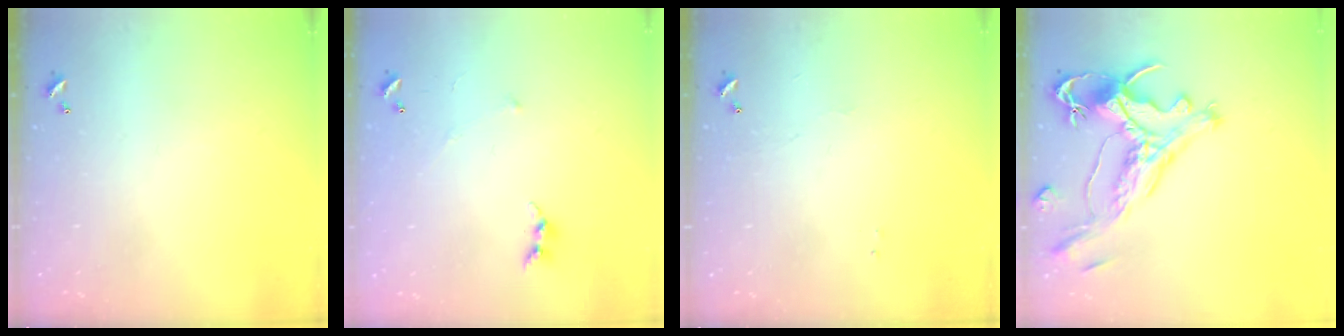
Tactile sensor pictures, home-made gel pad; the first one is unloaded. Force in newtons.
{"total": 6.2, "press": 6.2, "slide": 0.4}
{"total": 1.2, "press": 1.1, "slide": 0.3}
{"total": 2.1, "press": 1.6, "slide": 1.3}